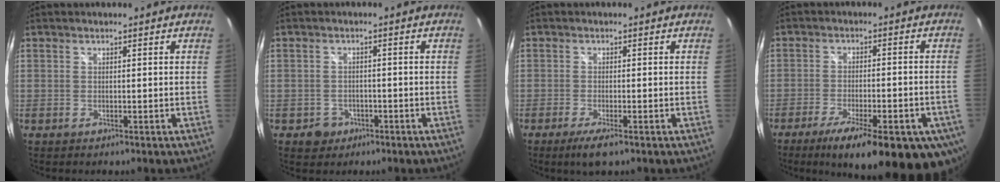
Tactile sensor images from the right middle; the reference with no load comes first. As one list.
[{"total": 3.6, "force": [-1.8, 3.1, 0.4], "torque": [-0.018, 0.004, -0.021]}, {"total": 3.9, "force": [-2.4, 0.5, 3.0], "torque": [-0.064, -0.015, -0.044]}, {"total": 21.5, "force": [-13.3, 6.5, 15.6], "torque": [-0.252, -0.059, -0.177]}]